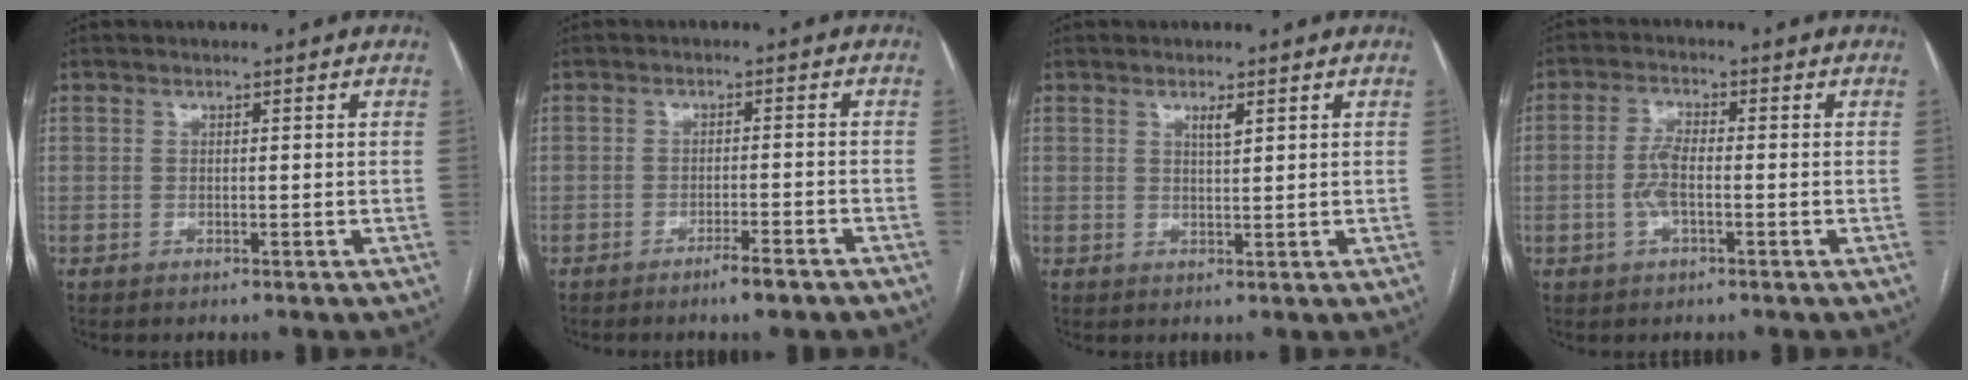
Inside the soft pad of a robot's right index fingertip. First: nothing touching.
{"total": 3.9, "force": [-2.9, 0.2, 2.6], "torque": [-0.038, -0.003, -0.042]}
{"total": 1.8, "force": [1.0, 0.3, 1.4], "torque": [-0.025, -0.003, 0.018]}
{"total": 4.2, "force": [-0.9, 1.3, 3.8], "torque": [-0.087, 0.006, -0.018]}